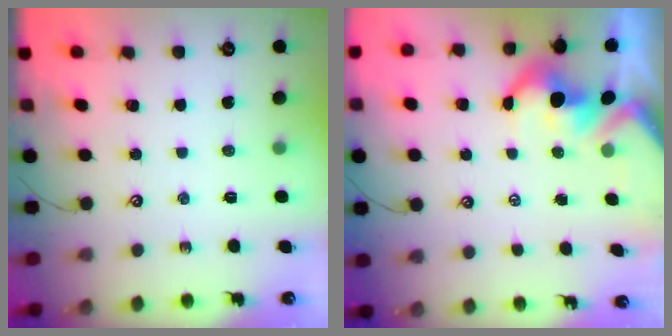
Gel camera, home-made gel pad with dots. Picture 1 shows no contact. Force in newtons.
{"total": 4.2, "press": 4.0, "slide": 1.0}